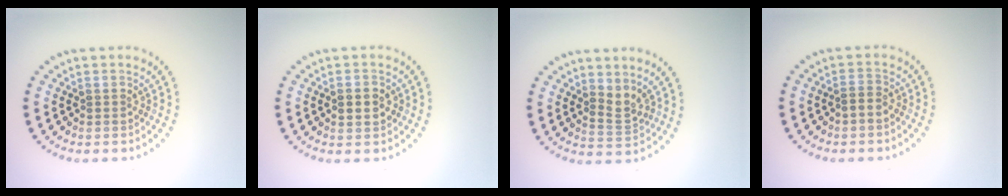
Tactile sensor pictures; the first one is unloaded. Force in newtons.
{"total": 2.6, "press": 2.6, "slide": 0.1}
{"total": 2.0, "press": 1.3, "slide": 1.5}
{"total": 0.8, "press": 0.8, "slide": 0.3}